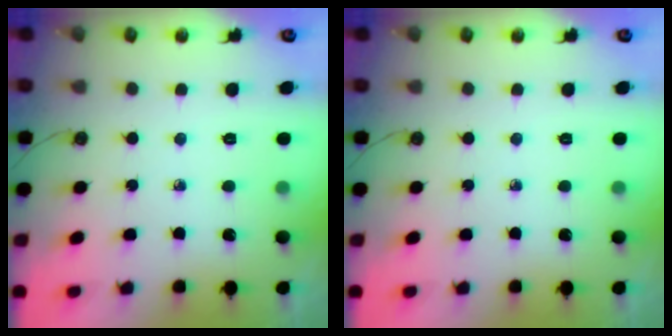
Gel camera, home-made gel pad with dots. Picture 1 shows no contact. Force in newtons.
{"total": 0.0}